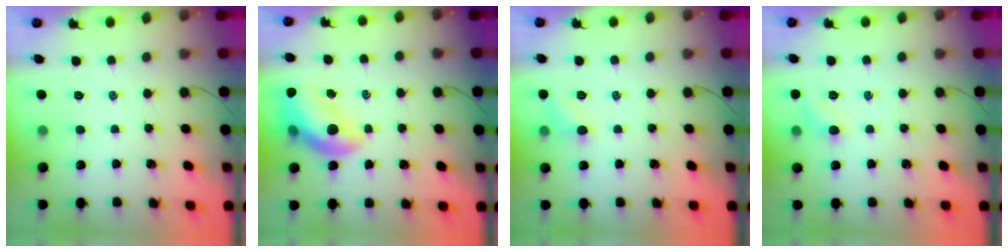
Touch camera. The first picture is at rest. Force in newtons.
{"total": 12.6, "press": 12.1, "slide": 3.4}
{"total": 5.8, "press": 5.6, "slide": 1.6}
{"total": 5.7, "press": 5.5, "slide": 1.7}